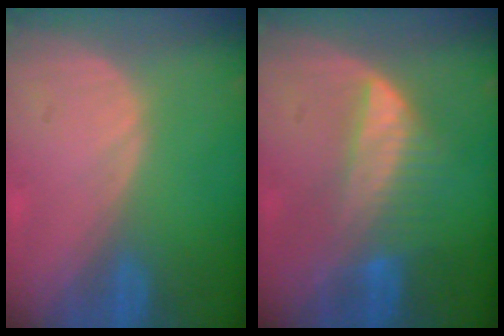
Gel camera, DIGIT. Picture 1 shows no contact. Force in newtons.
{"total": 6.5, "press": 5.9, "slide": 2.7}